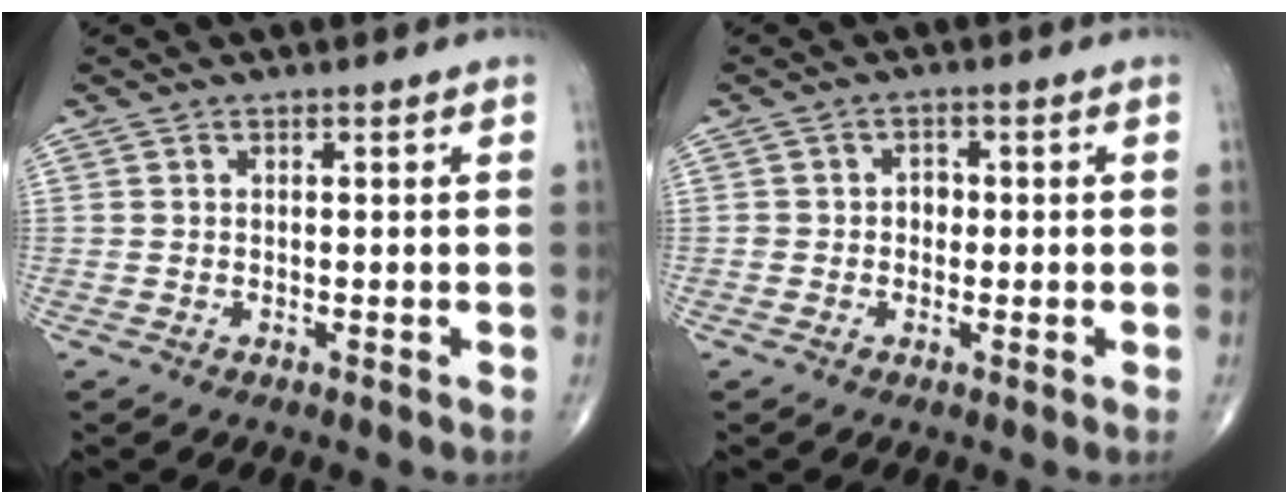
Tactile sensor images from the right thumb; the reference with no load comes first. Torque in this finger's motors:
{"motor_torque": [0.15, 0.40, 0.37, -0.09, 0.02]}